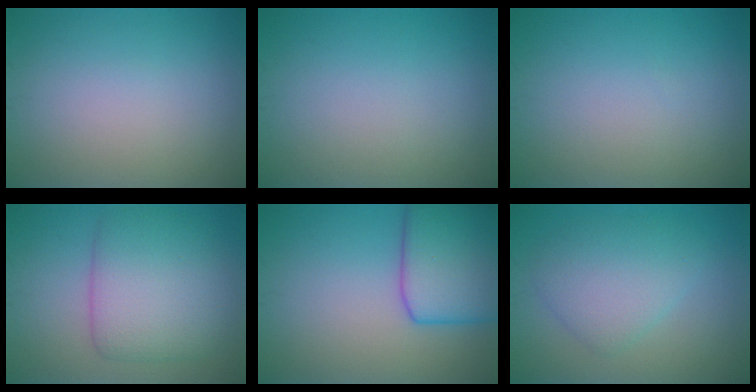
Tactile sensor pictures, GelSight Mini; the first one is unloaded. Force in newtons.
{"total": 0.0}
{"total": 0.0}
{"total": 6.8, "press": 6.8, "slide": 0.3}
{"total": 7.8, "press": 7.8, "slide": 0.4}
{"total": 4.3, "press": 4.3, "slide": 0.2}